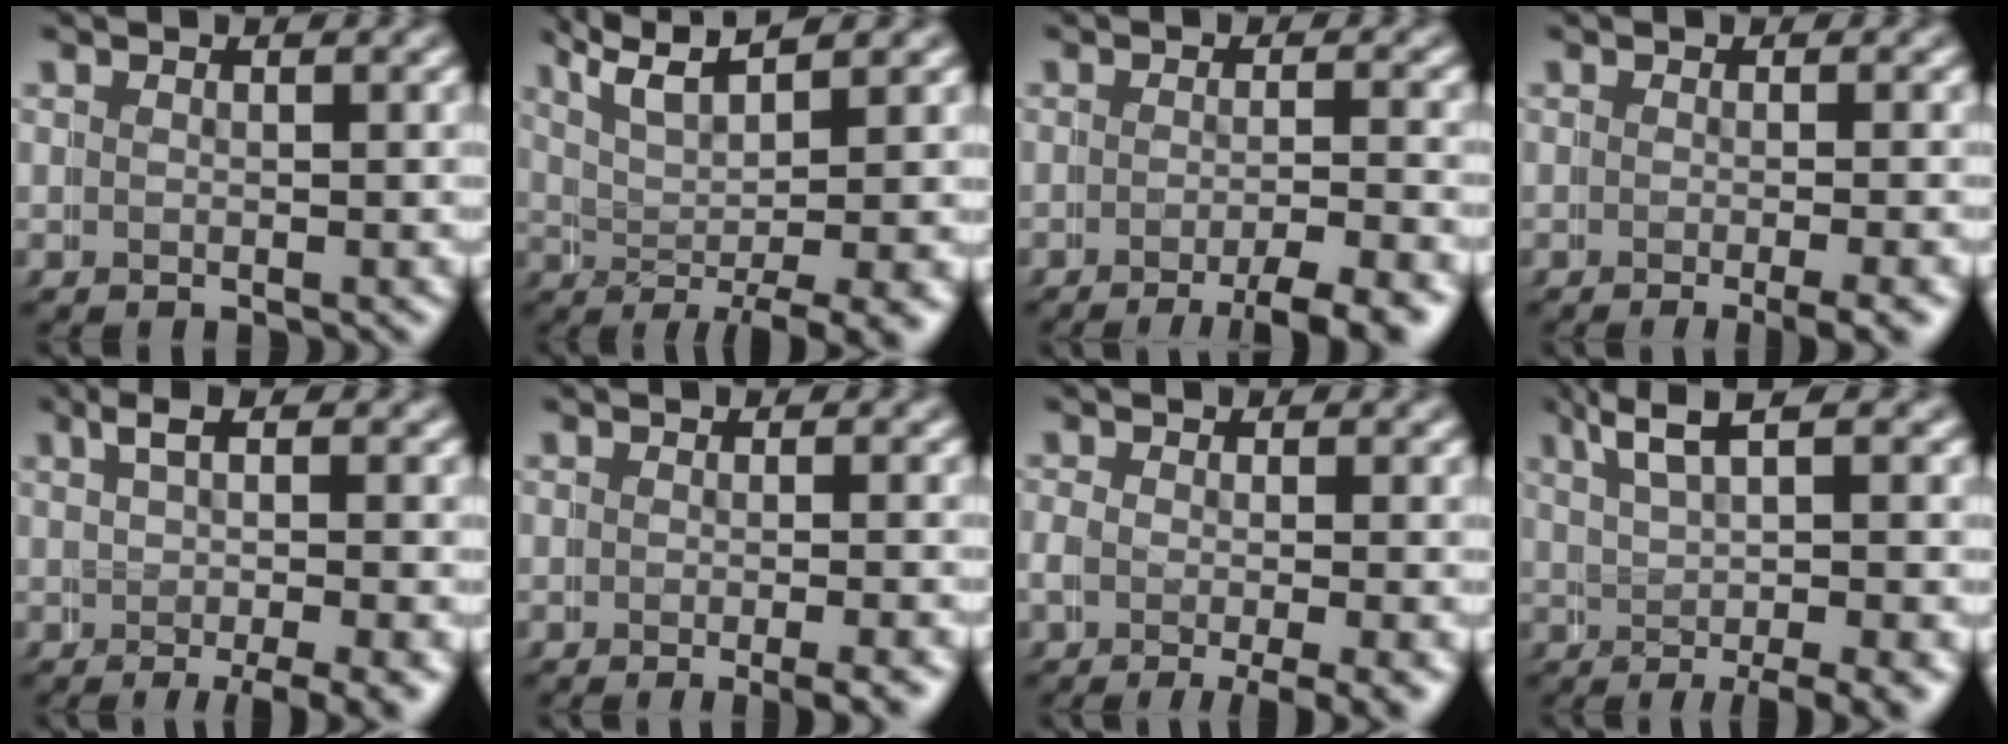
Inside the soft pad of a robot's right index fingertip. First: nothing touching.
{"total": 6.0, "force": [2.6, 1.6, 5.2], "torque": [-0.092, -0.010, 0.042]}
{"total": 3.9, "force": [-2.7, 0.3, 2.8], "torque": [-0.036, 0.001, -0.050]}
{"total": 2.3, "force": [-1.4, 0.1, 1.9], "torque": [-0.011, 0.007, -0.027]}
{"total": 4.8, "force": [-0.3, 1.7, 4.5], "torque": [-0.053, 0.017, -0.014]}
{"total": 2.0, "force": [-1.3, 0.0, 1.6], "torque": [-0.009, 0.008, -0.026]}
{"total": 3.1, "force": [-1.9, 0.8, 2.2], "torque": [-0.025, -0.004, -0.033]}
{"total": 5.5, "force": [0.9, 1.6, 5.2], "torque": [-0.075, 0.007, 0.012]}